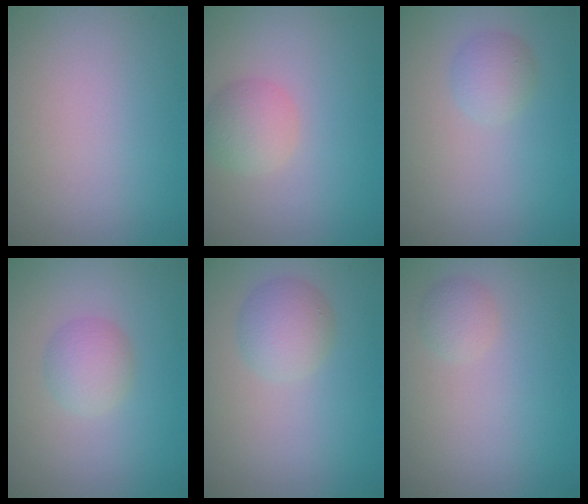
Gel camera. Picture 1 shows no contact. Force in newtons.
{"total": 2.6, "press": 2.6, "slide": 0.1}
{"total": 1.9, "press": 1.9, "slide": 0.1}
{"total": 2.4, "press": 2.4, "slide": 0.1}
{"total": 2.9, "press": 2.9, "slide": 0.0}
{"total": 1.3, "press": 1.3, "slide": 0.1}